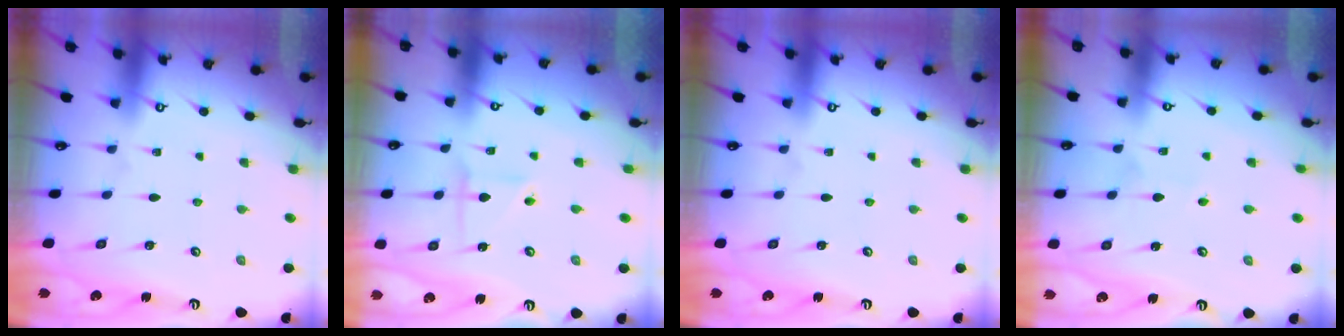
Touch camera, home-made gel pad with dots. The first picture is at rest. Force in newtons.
{"total": 2.9, "press": 2.9, "slide": 0.2}
{"total": 0.0}
{"total": 2.9, "press": 2.8, "slide": 0.4}